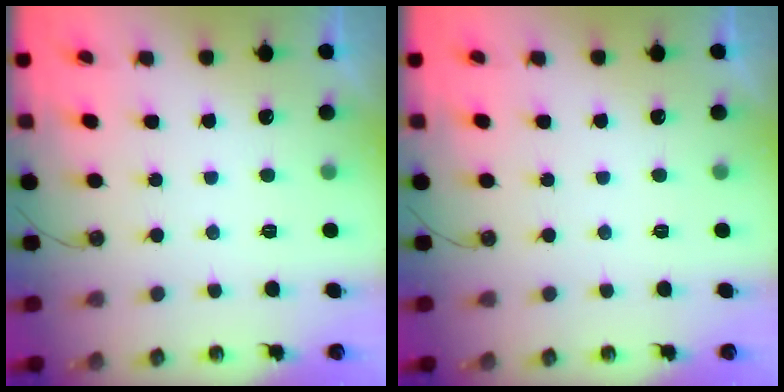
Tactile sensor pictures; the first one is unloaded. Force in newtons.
{"total": 0.0}